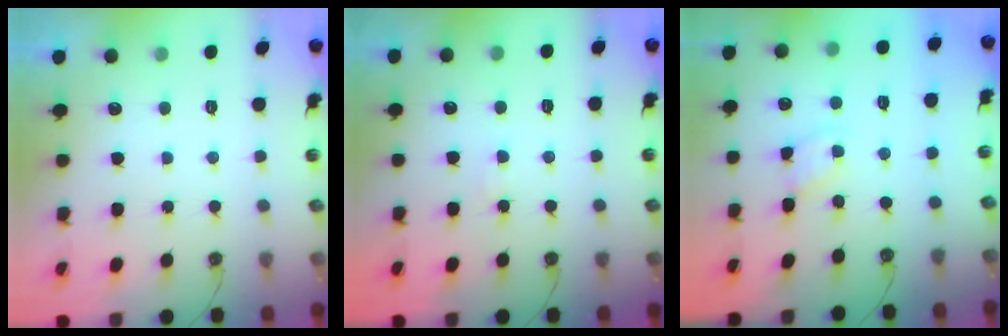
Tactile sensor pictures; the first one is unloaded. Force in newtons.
{"total": 1.2, "press": 1.1, "slide": 0.2}
{"total": 1.8, "press": 1.8, "slide": 0.3}